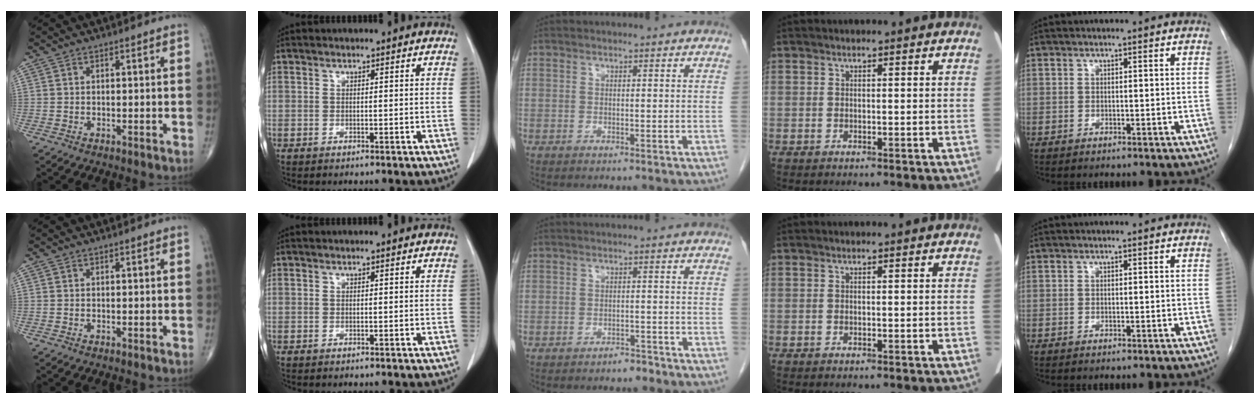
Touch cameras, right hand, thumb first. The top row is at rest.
{"middle": {"total": 1.6, "force": [-1.4, 0.5, 0.5], "torque": [-0.013, -0.001, -0.018]}}